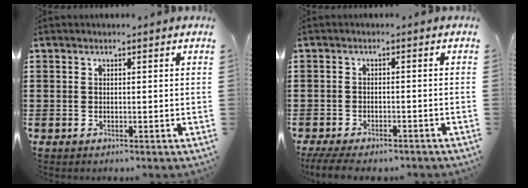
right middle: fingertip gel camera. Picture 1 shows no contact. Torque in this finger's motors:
{"motor_torque": [0.90, -0.15, 0.24, 0.16]}